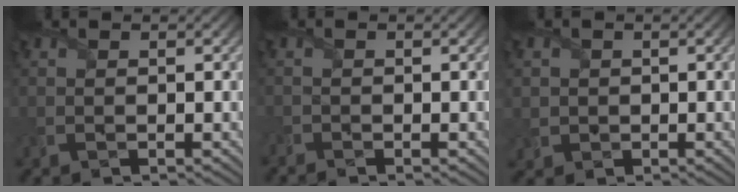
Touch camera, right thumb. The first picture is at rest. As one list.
[{"total": 1.3, "force": [-1.3, 0.1, 0.1], "torque": [-0.007, -0.007, -0.031]}, {"total": 2.0, "force": [0.2, 2.0, 0.1], "torque": [-0.016, -0.004, 0.001]}]